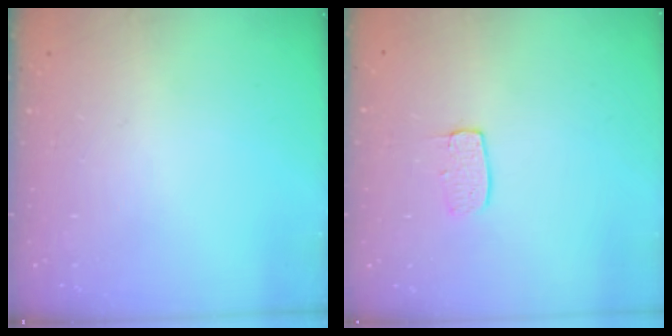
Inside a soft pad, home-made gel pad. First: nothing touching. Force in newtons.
{"total": 6.7, "press": 6.6, "slide": 0.4}